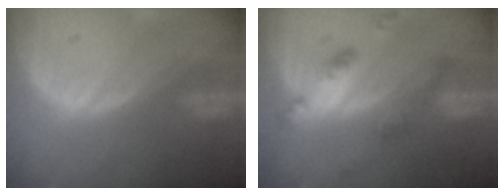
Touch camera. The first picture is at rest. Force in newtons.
{"total": 6.2, "press": 5.5, "slide": 3.0}